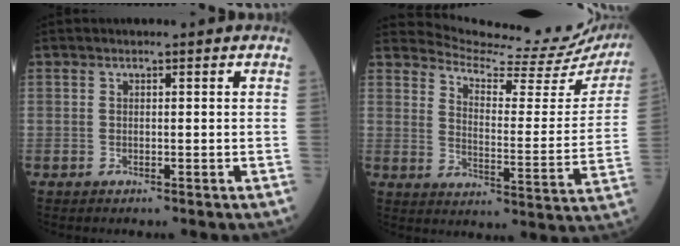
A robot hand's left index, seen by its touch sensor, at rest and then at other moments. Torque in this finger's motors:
{"motor_torque": [0.81, -1.33, -0.34, -0.09]}